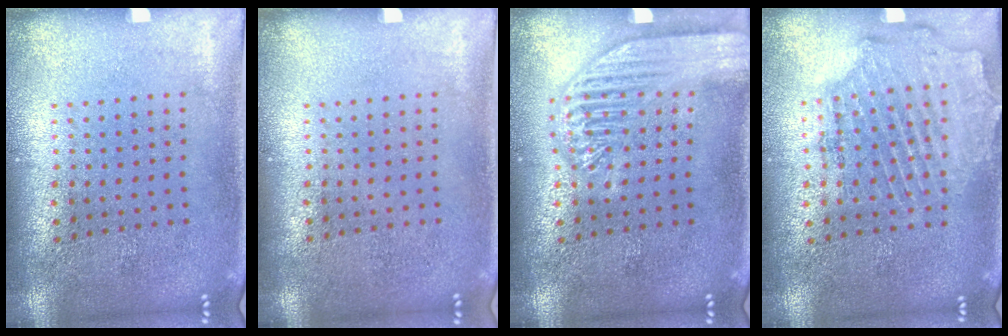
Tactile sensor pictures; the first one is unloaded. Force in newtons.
{"total": 0.0}
{"total": 2.4, "press": 2.4, "slide": 0.3}
{"total": 1.8, "press": 1.6, "slide": 0.9}